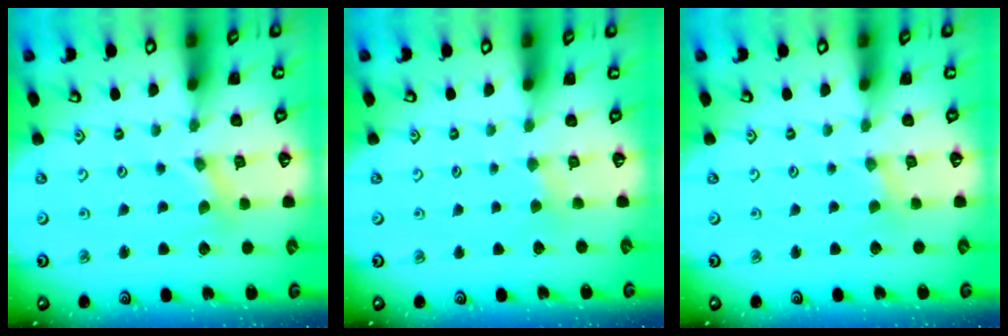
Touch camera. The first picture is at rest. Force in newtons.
{"total": 2.2, "press": 2.2, "slide": 0.3}
{"total": 0.7, "press": 0.7, "slide": 0.1}